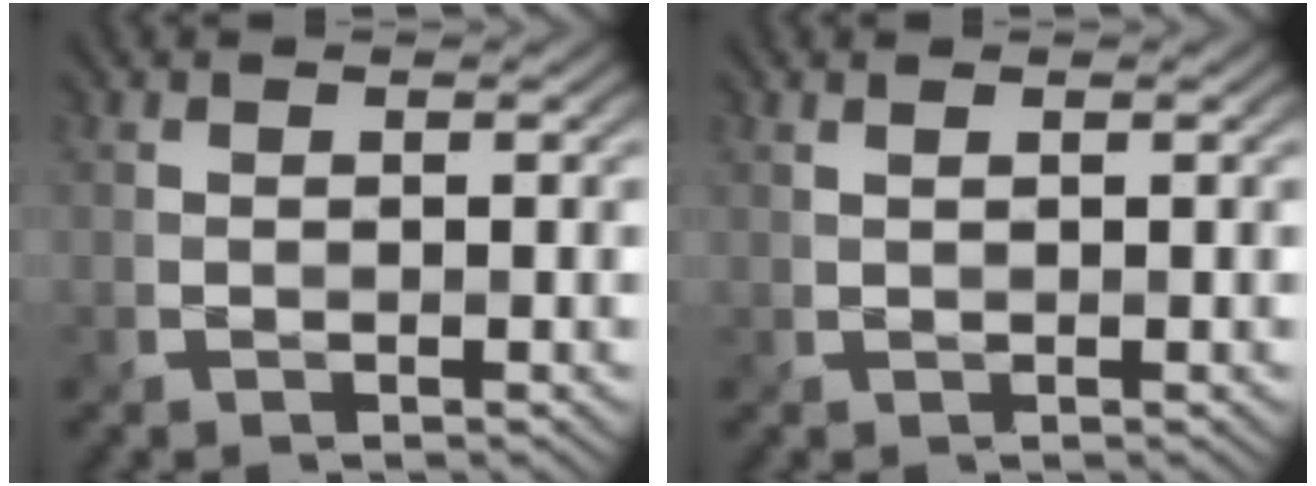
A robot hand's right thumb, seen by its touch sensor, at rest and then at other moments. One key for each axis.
{"total": 0.6, "fx": 0.4, "fy": 0.1, "fz": 0.4, "tx": -0.010, "ty": 0.000, "tz": 0.004}